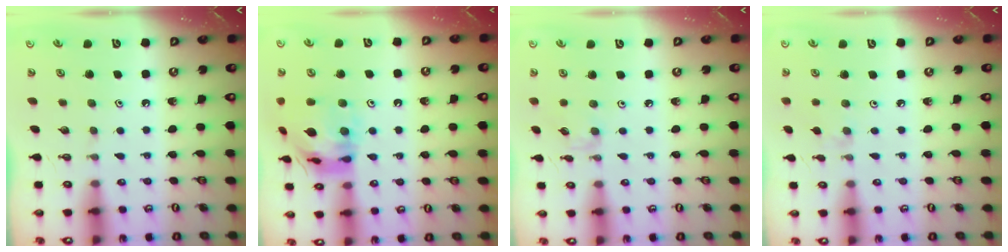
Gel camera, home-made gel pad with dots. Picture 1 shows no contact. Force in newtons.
{"total": 16.9, "press": 16.8, "slide": 1.7}
{"total": 2.0, "press": 1.9, "slide": 0.4}
{"total": 2.7, "press": 2.6, "slide": 0.5}